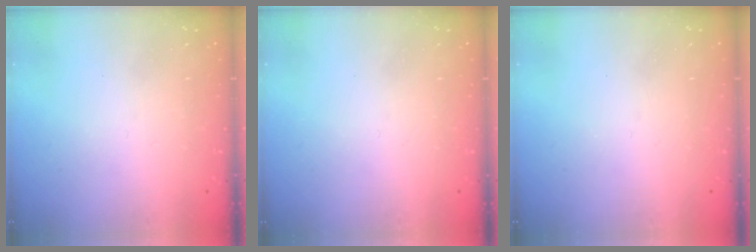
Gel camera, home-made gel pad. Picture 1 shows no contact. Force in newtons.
{"total": 0.0}
{"total": 0.0}